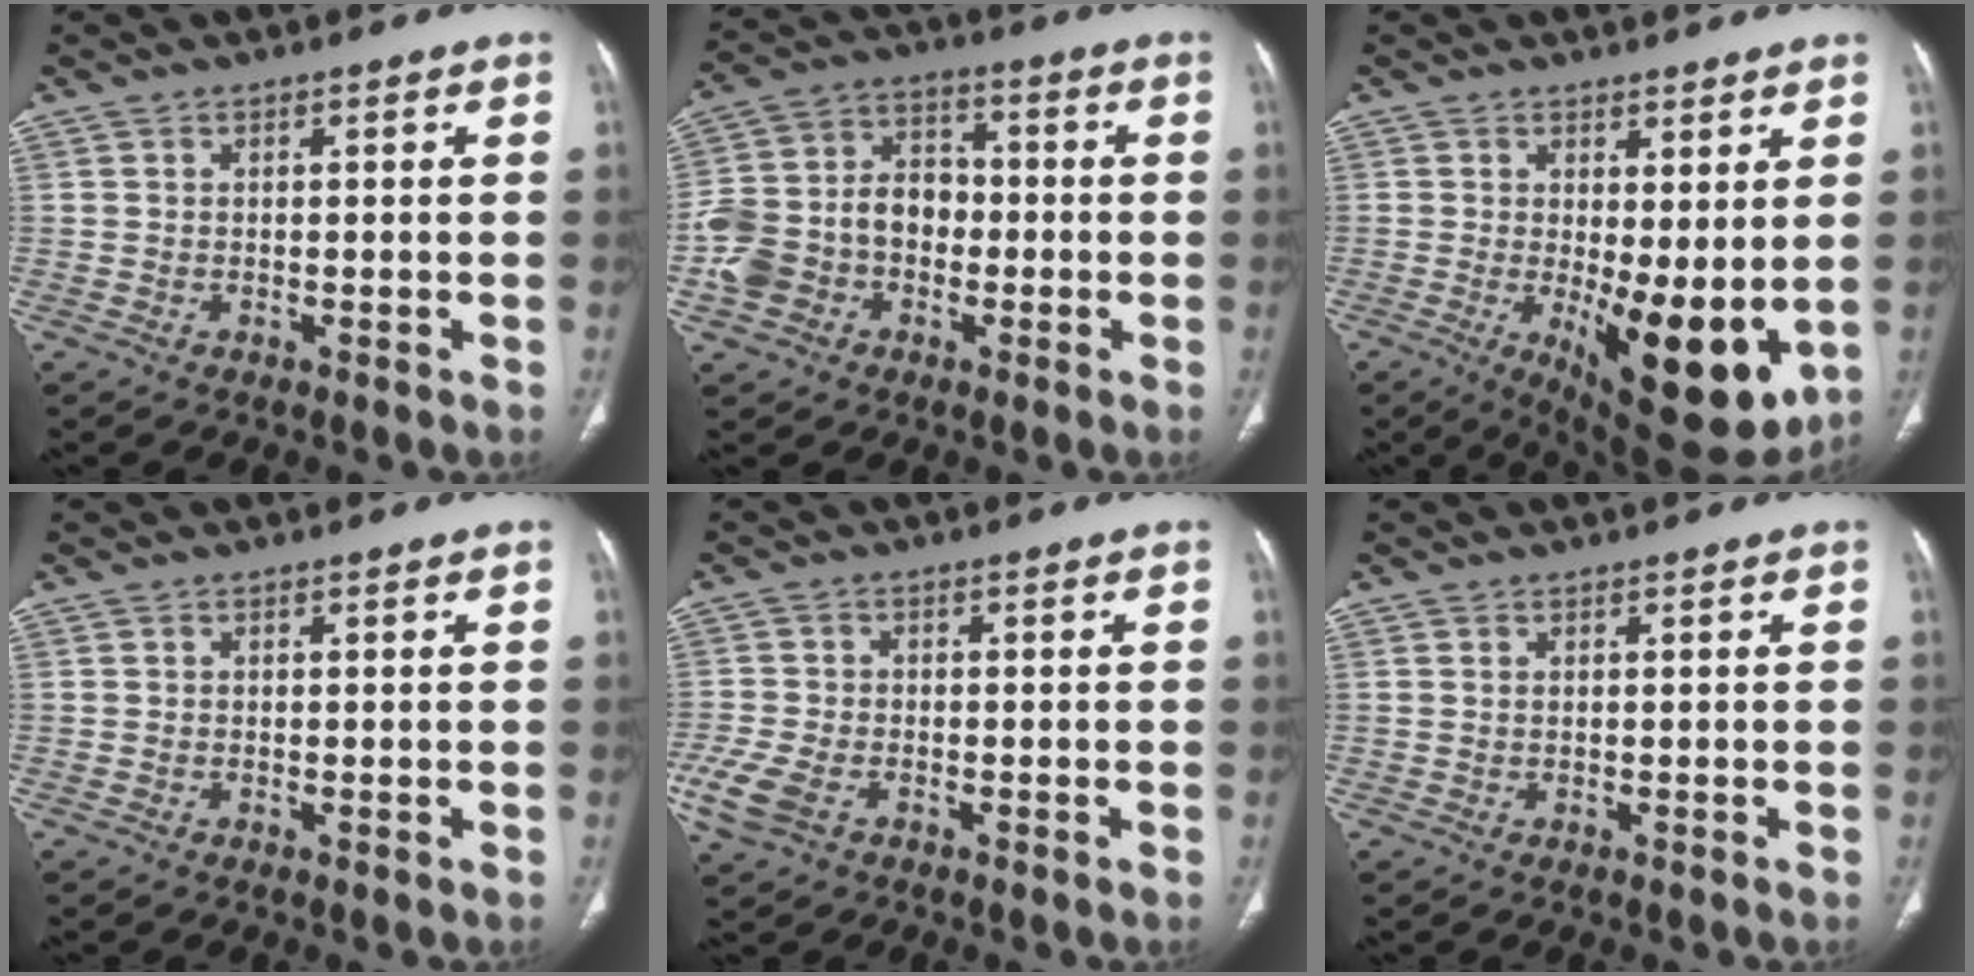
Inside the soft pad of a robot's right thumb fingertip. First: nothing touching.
{"total": 13.2, "force": [-3.4, 10.5, 7.1], "torque": [-0.121, 0.050, -0.068]}
{"total": 13.1, "force": [-1.1, 5.1, 12.0], "torque": [-0.164, -0.032, 0.000]}
{"total": 0.0}
{"total": 6.6, "force": [-2.8, 4.0, 4.4], "torque": [-0.113, 0.001, -0.053]}
{"total": 0.0}